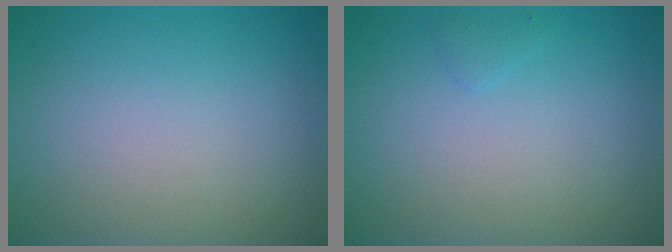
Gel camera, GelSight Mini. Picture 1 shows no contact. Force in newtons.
{"total": 0.6, "press": 0.6, "slide": 0.0}